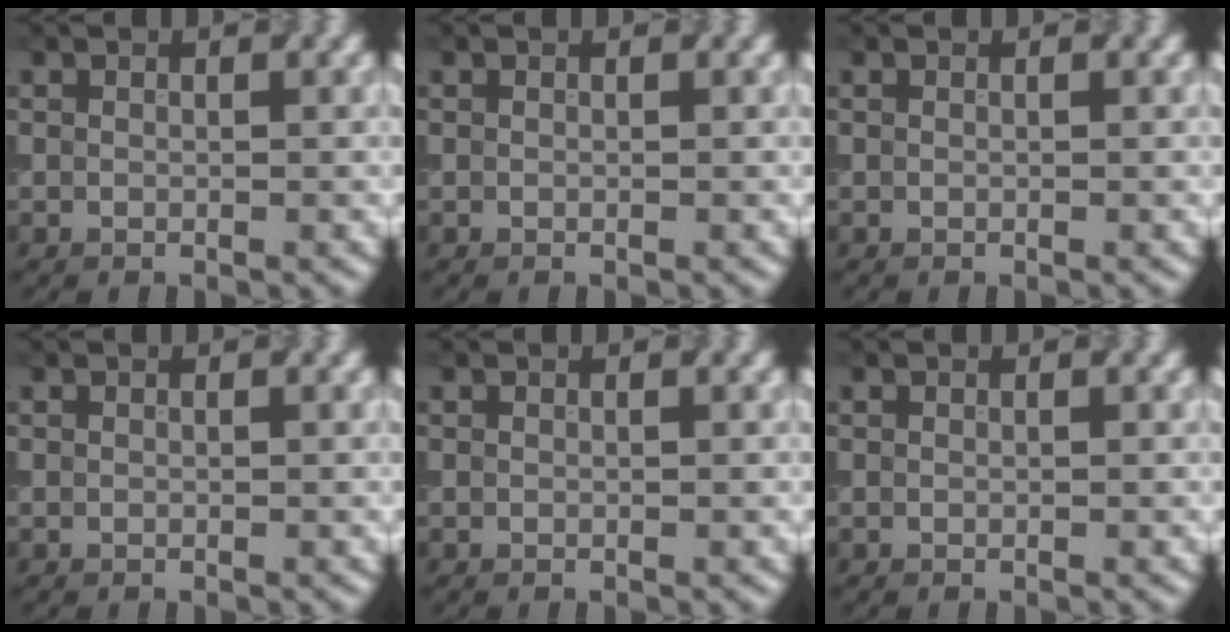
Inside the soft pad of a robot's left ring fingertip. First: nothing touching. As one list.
[{"total": 0.0}, {"total": 0.0}, {"total": 0.0}, {"total": 0.0}, {"total": 0.0}]